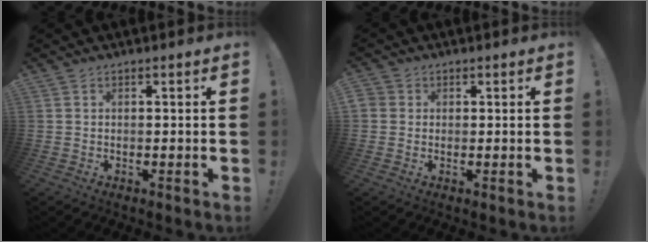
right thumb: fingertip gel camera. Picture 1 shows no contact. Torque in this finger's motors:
{"motor_torque": [0.16, 0.23, 0.54, 0.49, 0.18]}